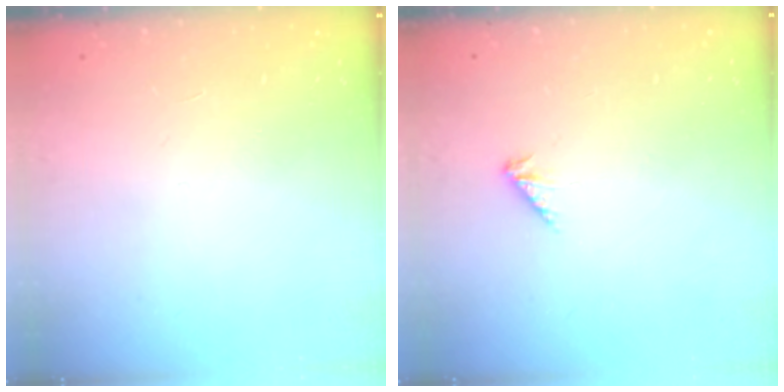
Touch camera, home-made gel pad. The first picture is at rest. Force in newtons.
{"total": 1.9, "press": 1.9, "slide": 0.3}